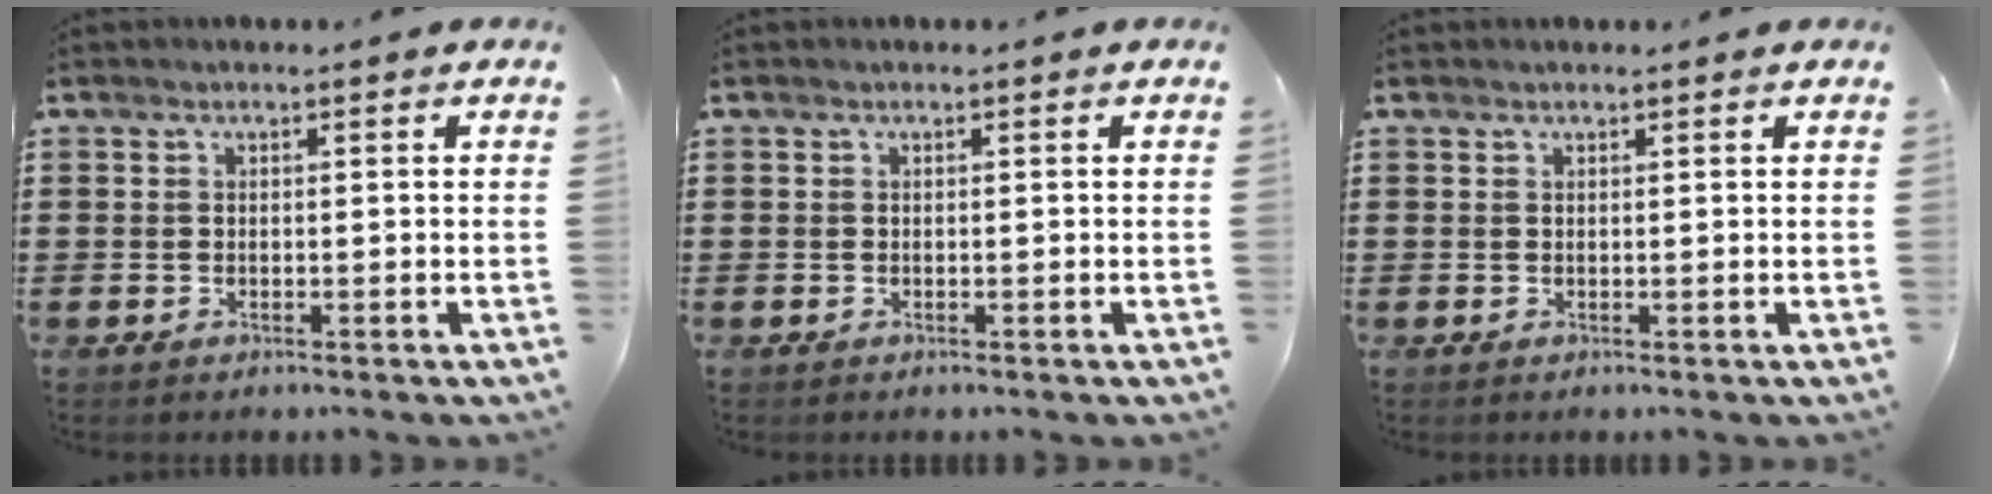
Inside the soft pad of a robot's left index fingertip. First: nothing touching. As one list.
[{"total": 0.0}, {"total": 0.0}]